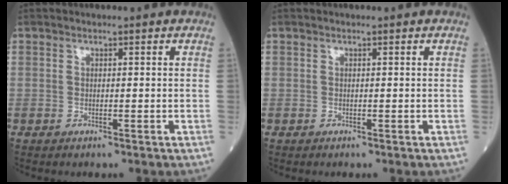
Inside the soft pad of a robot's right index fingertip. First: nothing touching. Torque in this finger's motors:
{"motor_torque": [0.00, 0.00, 0.00, 0.00]}